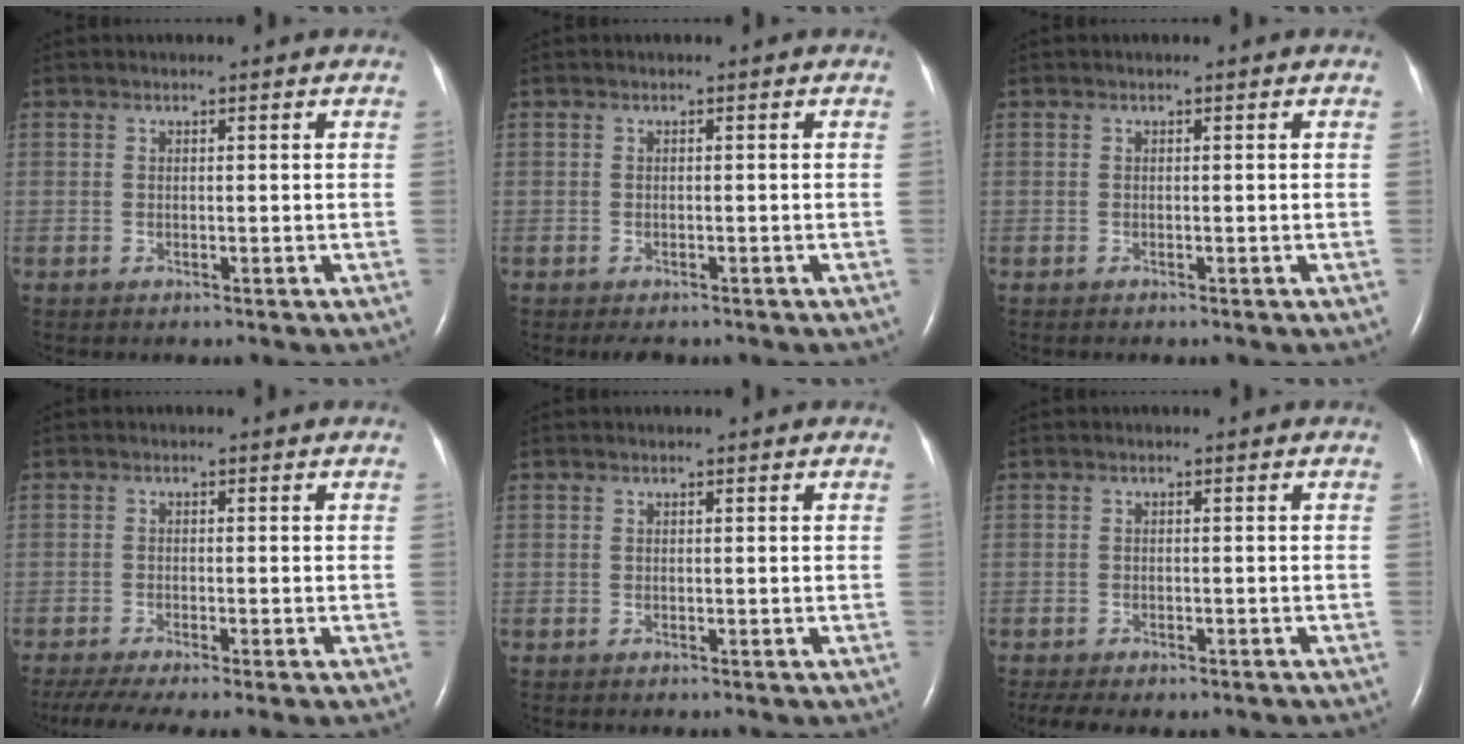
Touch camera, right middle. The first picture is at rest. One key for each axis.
{"total": 1.9, "fx": -1.5, "fy": 0.8, "fz": 0.8, "tx": -0.014, "ty": -0.003, "tz": -0.017}
{"total": 0.0}
{"total": 7.9, "fx": -5.9, "fy": 0.7, "fz": 5.2, "tx": -0.087, "ty": -0.015, "tz": -0.097}
{"total": 0.0}
{"total": 6.6, "fx": -5.0, "fy": 2.6, "fz": 3.4, "tx": -0.053, "ty": -0.007, "tz": -0.064}